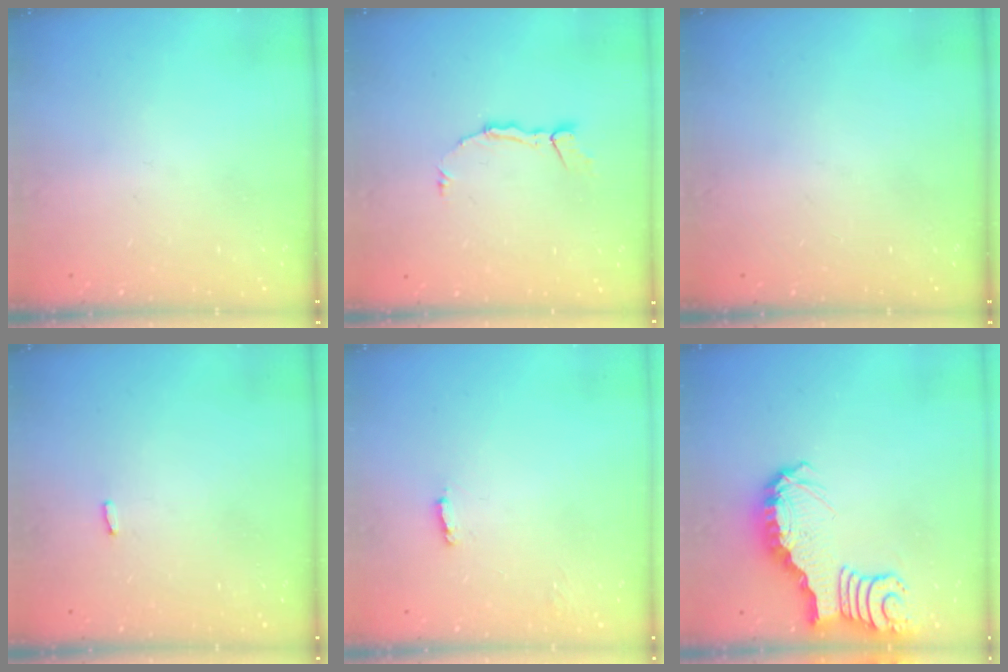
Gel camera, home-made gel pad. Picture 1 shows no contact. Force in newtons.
{"total": 3.5, "press": 3.5, "slide": 0.3}
{"total": 0.0}
{"total": 2.6, "press": 2.6, "slide": 0.1}
{"total": 2.2, "press": 2.2, "slide": 0.1}
{"total": 3.4, "press": 3.3, "slide": 0.7}